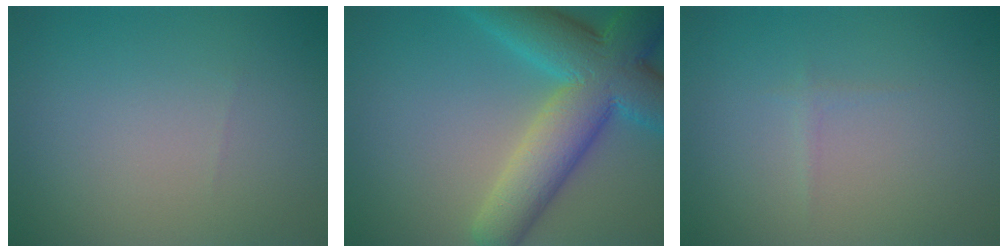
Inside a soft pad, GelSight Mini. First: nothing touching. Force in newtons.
{"total": 11.0, "press": 11.0, "slide": 0.7}
{"total": 0.6, "press": 0.6, "slide": 0.0}